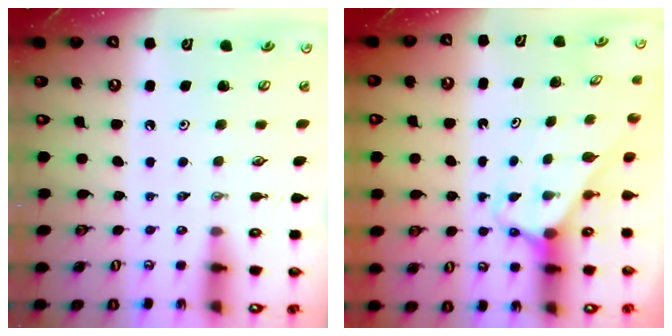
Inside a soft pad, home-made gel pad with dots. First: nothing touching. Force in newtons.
{"total": 2.6, "press": 2.6, "slide": 0.1}